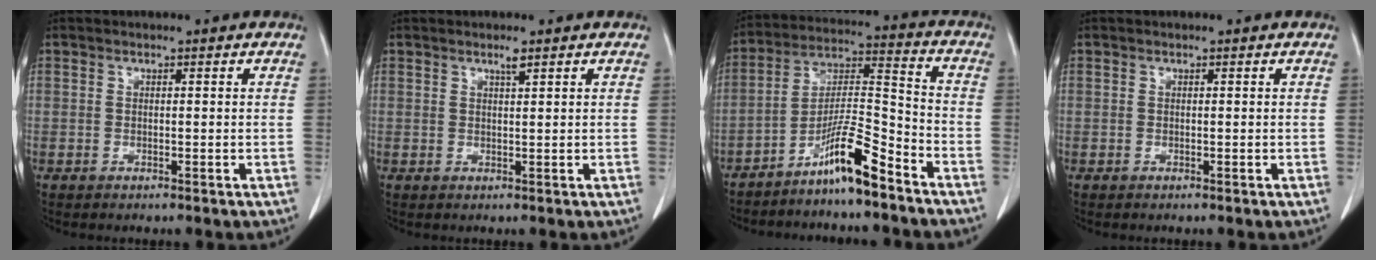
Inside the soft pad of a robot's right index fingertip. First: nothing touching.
{"total": 1.2, "force": [0.8, 0.0, 0.8], "torque": [-0.016, -0.002, 0.016]}
{"total": 10.2, "force": [-7.4, 0.4, 7.0], "torque": [-0.135, 0.005, -0.136]}
{"total": 0.0}